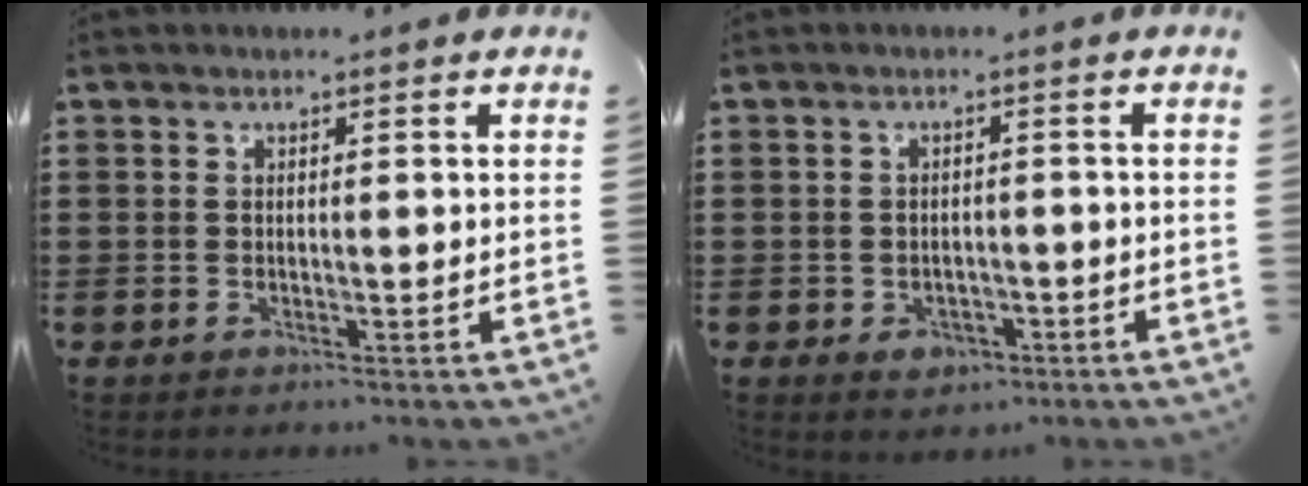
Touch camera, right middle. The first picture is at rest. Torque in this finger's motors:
{"motor_torque": [0.85, -0.27, 0.06, 0.06]}